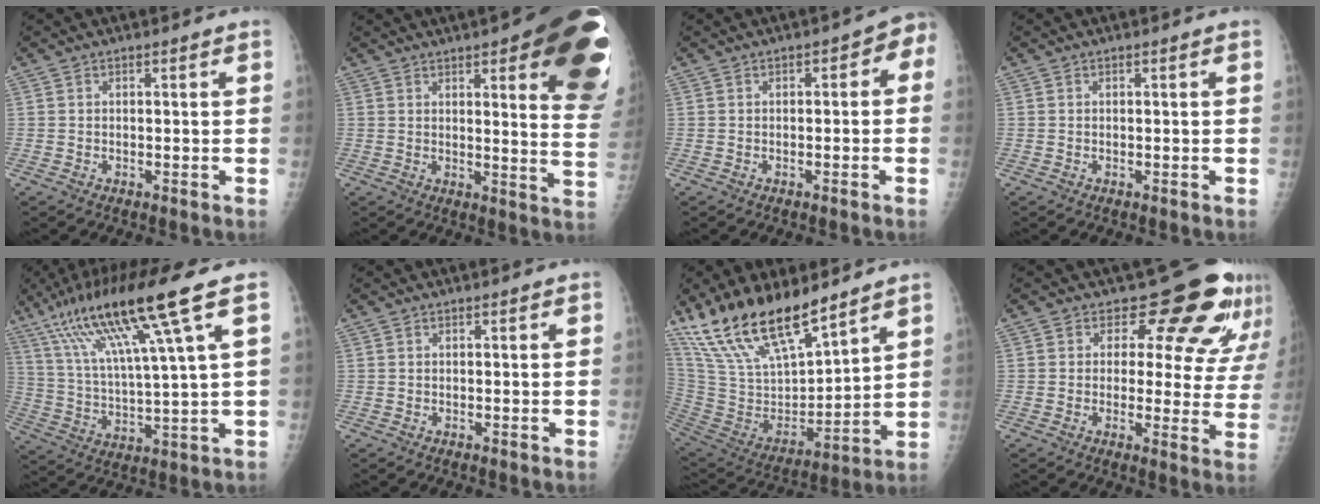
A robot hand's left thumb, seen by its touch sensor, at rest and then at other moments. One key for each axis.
{"total": 18.8, "fx": 9.7, "fy": 5.6, "fz": 15.1, "tx": -0.143, "ty": -0.057, "tz": 0.105}
{"total": 3.7, "fx": -0.8, "fy": 2.3, "fz": 2.8, "tx": -0.013, "ty": 0.026, "tz": -0.019}
{"total": 0.0}
{"total": 18.0, "fx": 9.5, "fy": 0.5, "fz": 15.3, "tx": -0.290, "ty": -0.016, "tz": 0.173}
{"total": 0.0}
{"total": 21.9, "fx": 16.4, "fy": 7.6, "fz": 12.4, "tx": -0.199, "ty": -0.070, "tz": 0.319}
{"total": 14.6, "fx": 11.4, "fy": 7.5, "fz": 5.2, "tx": 0.004, "ty": -0.059, "tz": 0.104}